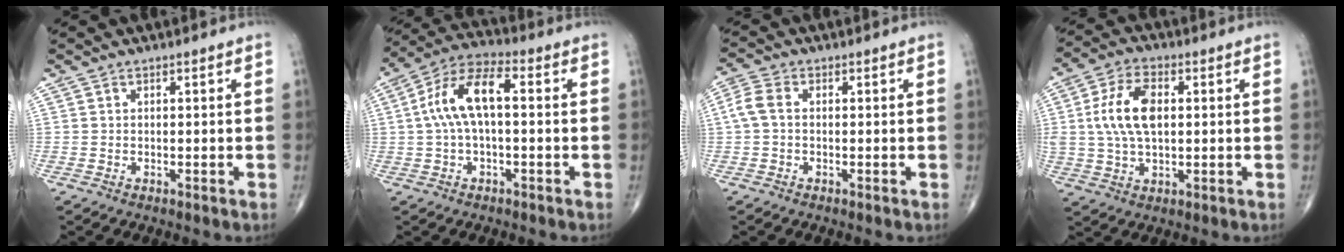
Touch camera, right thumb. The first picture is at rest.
{"total": 10.9, "force": [0.8, 4.8, 9.8], "torque": [-0.201, 0.039, 0.008]}
{"total": 4.0, "force": [0.0, 2.6, 3.0], "torque": [-0.075, 0.011, -0.008]}
{"total": 10.9, "force": [1.5, 6.0, 9.0], "torque": [-0.179, 0.007, 0.029]}